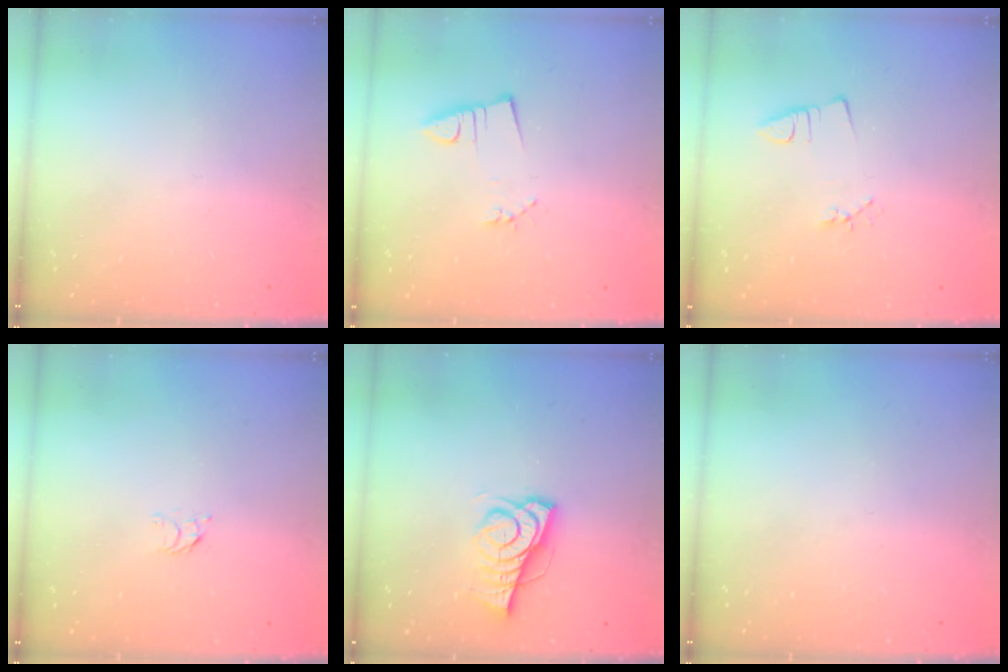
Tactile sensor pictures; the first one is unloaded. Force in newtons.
{"total": 3.0, "press": 1.6, "slide": 2.5}
{"total": 1.9, "press": 1.4, "slide": 1.3}
{"total": 2.8, "press": 2.8, "slide": 0.3}
{"total": 8.1, "press": 8.1, "slide": 0.3}
{"total": 0.0}